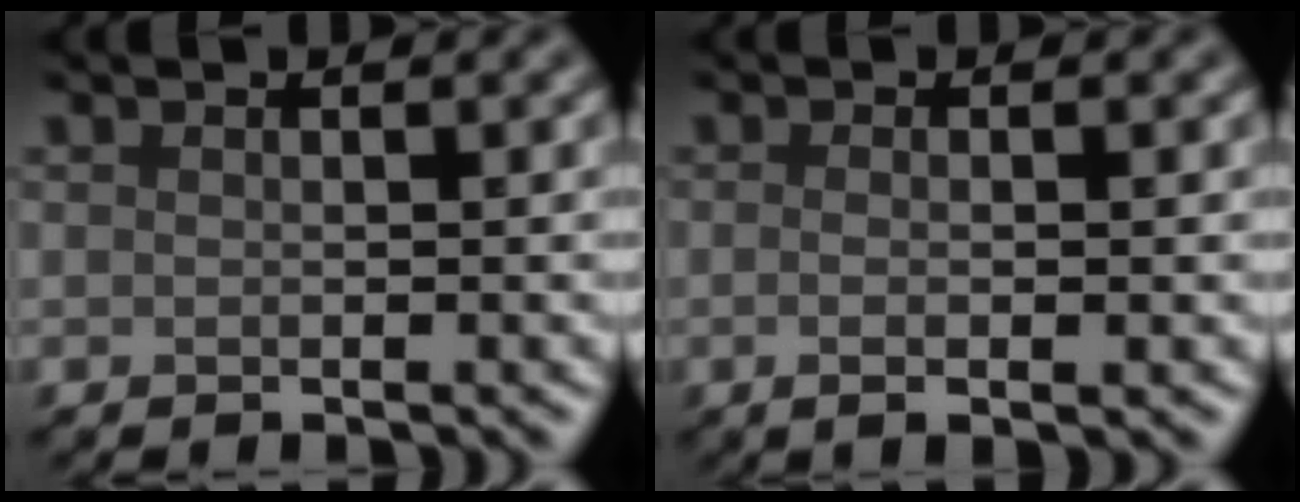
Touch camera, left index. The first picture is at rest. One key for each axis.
{"total": 2.4, "fx": -0.3, "fy": 0.7, "fz": 2.3, "tx": -0.035, "ty": -0.006, "tz": -0.010}